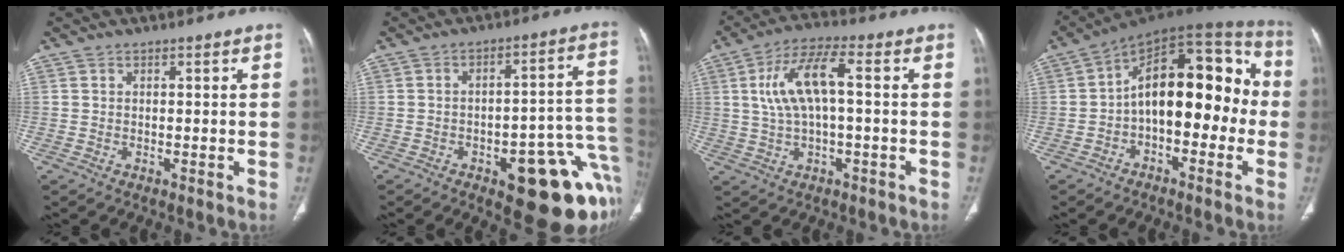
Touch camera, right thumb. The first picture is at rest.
{"total": 20.4, "force": [-8.0, 7.7, 17.0], "torque": [-0.131, 0.053, -0.087]}
{"total": 10.4, "force": [1.3, 3.8, 9.6], "torque": [-0.200, 0.030, 0.023]}
{"total": 18.7, "force": [-1.5, 10.3, 15.5], "torque": [-0.184, 0.061, -0.035]}